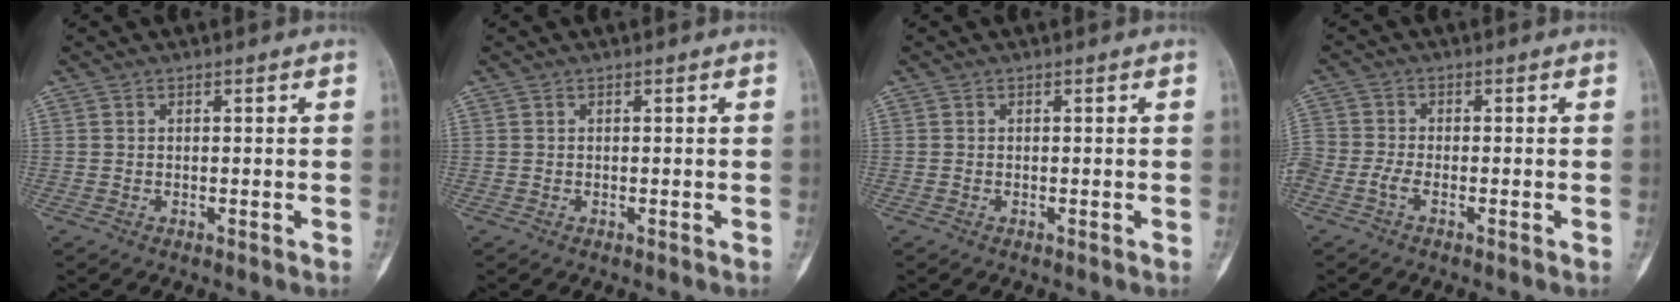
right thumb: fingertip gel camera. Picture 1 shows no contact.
{"total": 0.0}
{"total": 0.0}
{"total": 3.7, "force": [-1.9, 1.7, 2.7], "torque": [-0.075, 0.011, -0.044]}